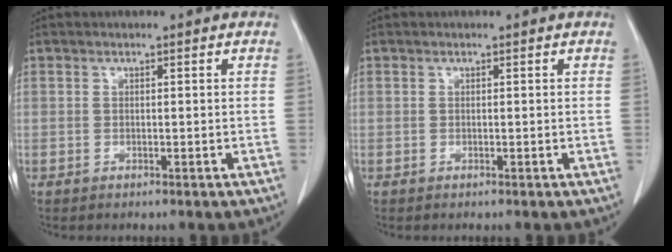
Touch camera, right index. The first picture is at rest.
{"total": 0.0}